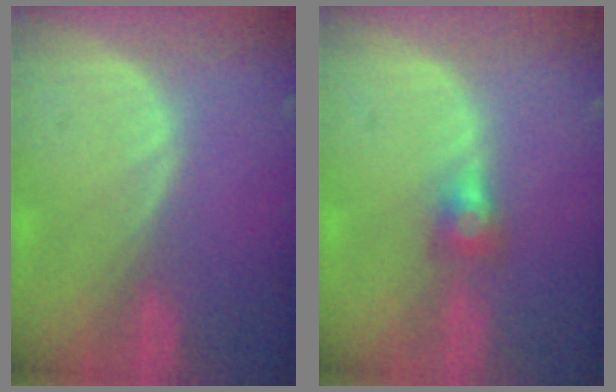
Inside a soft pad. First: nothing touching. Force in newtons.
{"total": 2.8, "press": 2.6, "slide": 1.0}